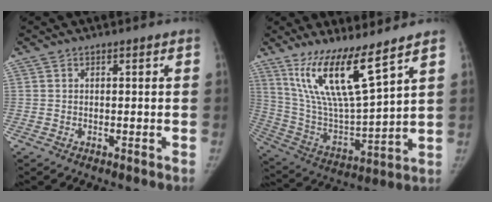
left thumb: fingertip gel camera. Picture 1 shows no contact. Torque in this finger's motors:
{"motor_torque": [0.24, 0.15, 1.48, -1.29, 0.32]}